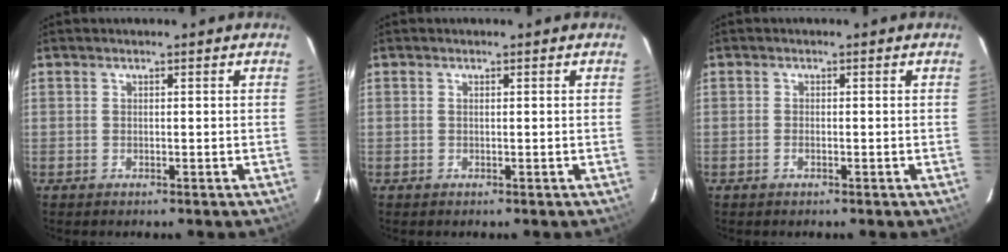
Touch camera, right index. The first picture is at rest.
{"total": 0.0}
{"total": 0.8, "force": [-0.5, 0.5, 0.5], "torque": [-0.012, -0.001, -0.008]}